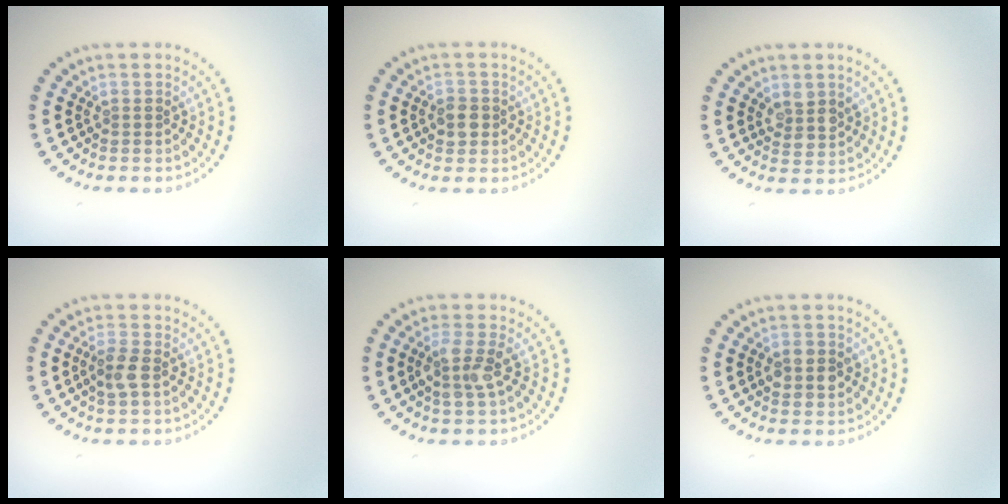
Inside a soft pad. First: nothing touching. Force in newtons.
{"total": 1.9, "press": 1.8, "slide": 0.5}
{"total": 2.2, "press": 2.0, "slide": 1.0}
{"total": 2.2, "press": 2.1, "slide": 0.5}
{"total": 2.7, "press": 2.6, "slide": 0.9}
{"total": 2.5, "press": 2.4, "slide": 0.5}